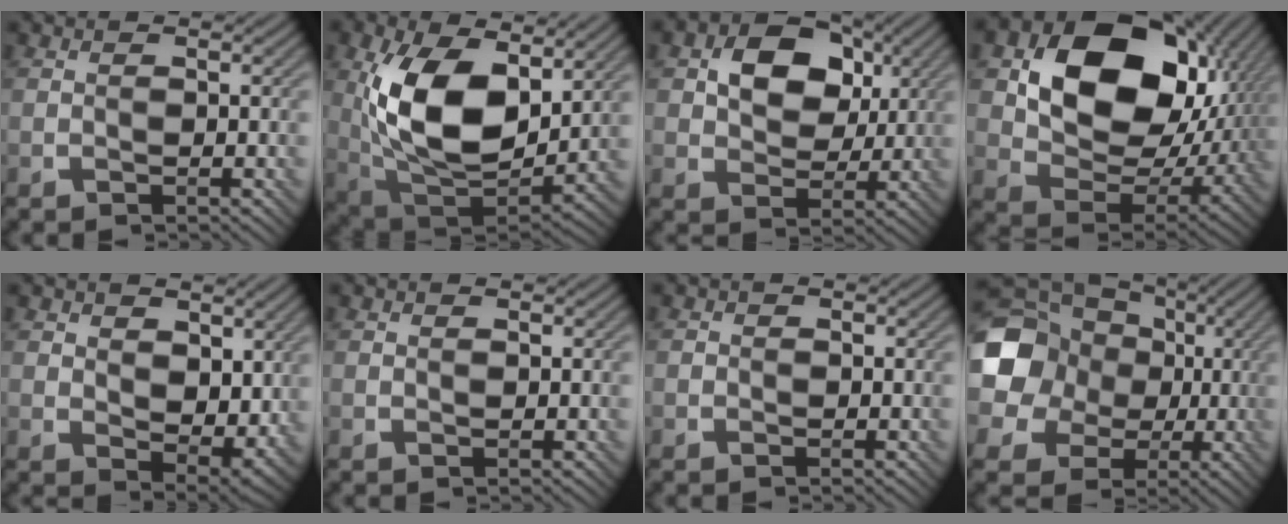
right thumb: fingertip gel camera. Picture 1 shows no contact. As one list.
[{"total": 14.4, "force": [3.4, 8.4, 11.2], "torque": [-0.233, -0.011, 0.070]}, {"total": 9.2, "force": [2.6, 6.8, 5.6], "torque": [-0.099, 0.009, 0.032]}, {"total": 17.4, "force": [4.9, 12.5, 11.1], "torque": [-0.202, -0.013, 0.103]}, {"total": 6.4, "force": [2.4, 4.3, 4.1], "torque": [-0.085, -0.014, 0.042]}, {"total": 0.0}, {"total": 0.6, "force": [-0.1, 0.6, 0.1], "torque": [0.002, -0.004, -0.004]}, {"total": 18.9, "force": [1.9, 16.9, 8.3], "torque": [-0.211, 0.003, -0.003]}]